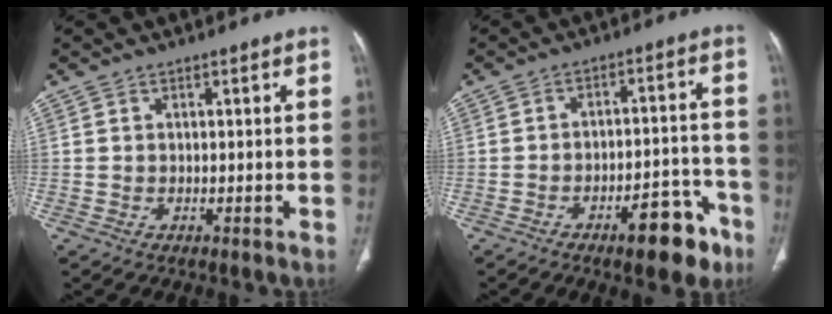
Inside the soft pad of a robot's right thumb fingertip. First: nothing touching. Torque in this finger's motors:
{"motor_torque": [1.40, 1.64, 0.04, -0.17, 0.22]}